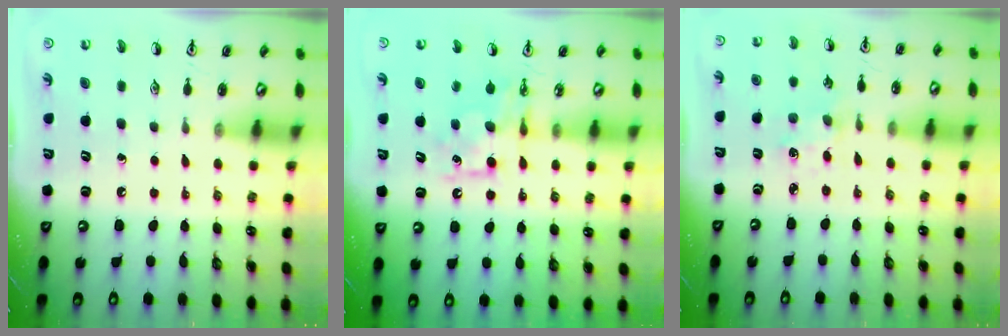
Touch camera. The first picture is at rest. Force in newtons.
{"total": 8.1, "press": 8.1, "slide": 0.3}
{"total": 1.1, "press": 1.0, "slide": 0.2}